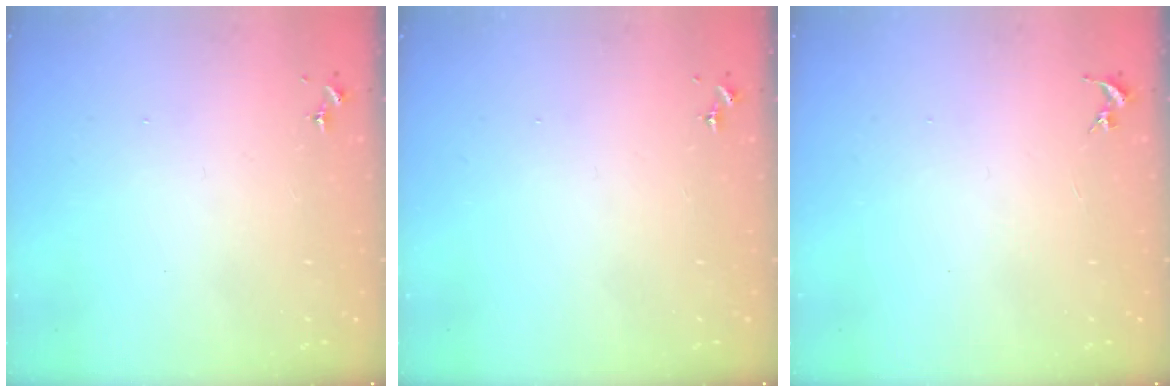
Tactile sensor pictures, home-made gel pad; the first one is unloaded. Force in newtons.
{"total": 0.0}
{"total": 0.0}